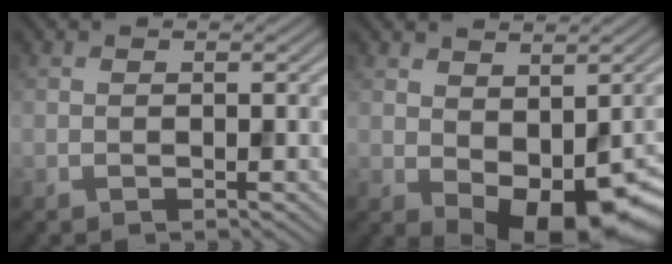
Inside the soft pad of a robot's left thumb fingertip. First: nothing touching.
{"total": 9.2, "force": [-1.6, 5.4, 7.3], "torque": [-0.104, -0.034, -0.003]}